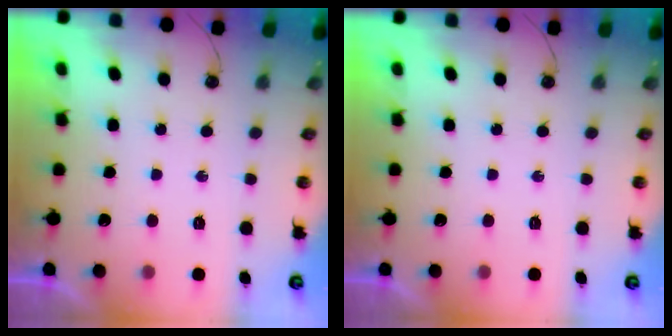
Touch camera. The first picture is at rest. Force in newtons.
{"total": 0.0}